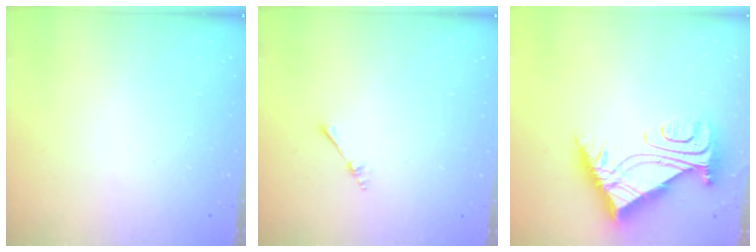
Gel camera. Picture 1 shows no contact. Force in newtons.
{"total": 2.2, "press": 2.1, "slide": 0.3}
{"total": 11.1, "press": 11.1, "slide": 1.0}